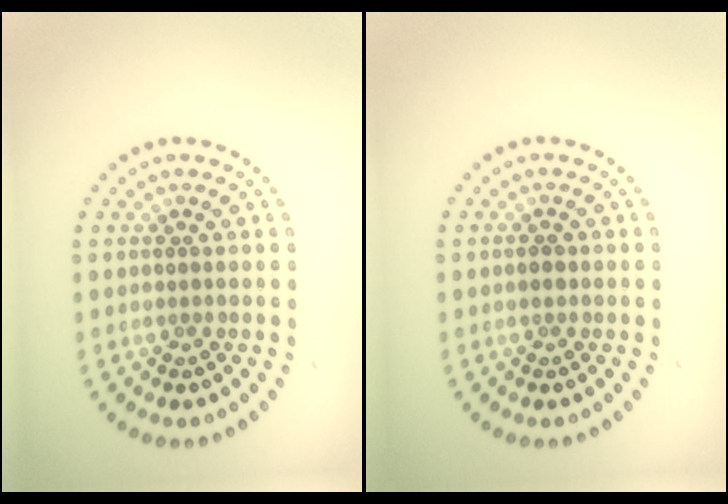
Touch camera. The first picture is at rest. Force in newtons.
{"total": 0.9, "press": 0.9, "slide": 0.0}